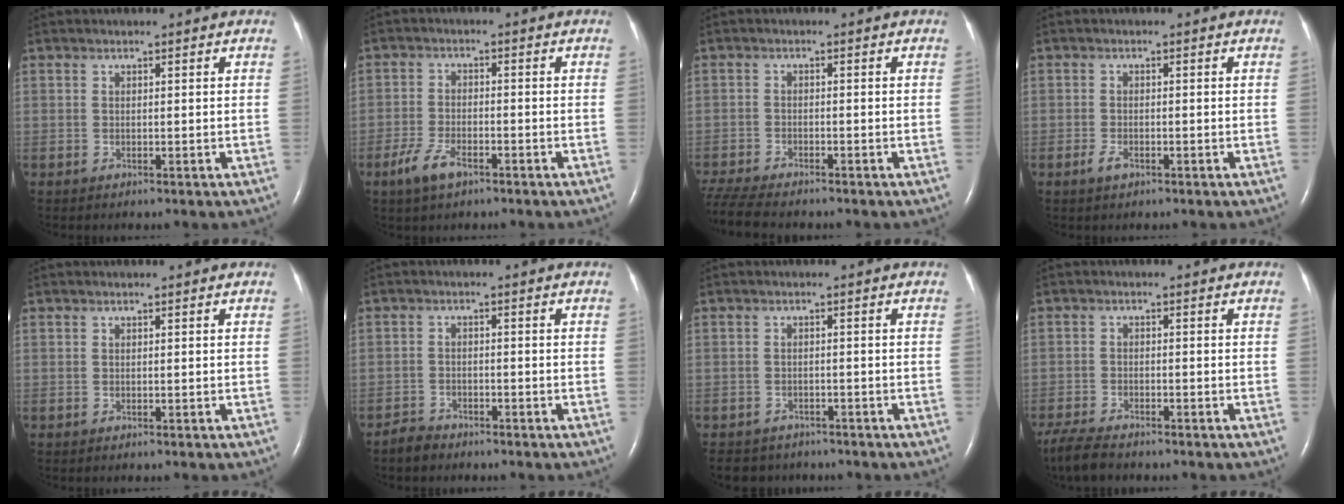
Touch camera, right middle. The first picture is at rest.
{"total": 4.9, "force": [-3.1, 1.8, 3.3], "torque": [-0.079, -0.004, -0.057]}
{"total": 8.7, "force": [-7.7, 1.4, 3.8], "torque": [-0.072, -0.015, -0.131]}
{"total": 1.8, "force": [-1.0, 0.7, 1.2], "torque": [-0.031, -0.001, -0.018]}
{"total": 0.0}
{"total": 1.8, "force": [-1.6, 0.8, 0.3], "torque": [-0.010, 0.000, -0.029]}
{"total": 5.6, "force": [-4.9, 2.7, 0.4], "torque": [-0.003, 0.000, -0.068]}
{"total": 6.0, "force": [-5.2, 1.3, 2.7], "torque": [-0.051, -0.017, -0.094]}